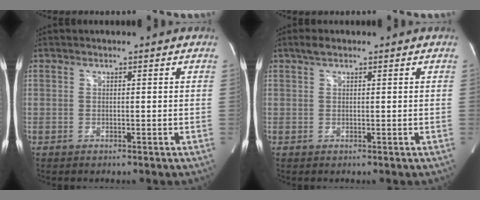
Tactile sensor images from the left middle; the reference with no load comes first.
{"total": 1.6, "force": [1.1, 0.6, 1.0], "torque": [-0.022, 0.011, 0.021]}